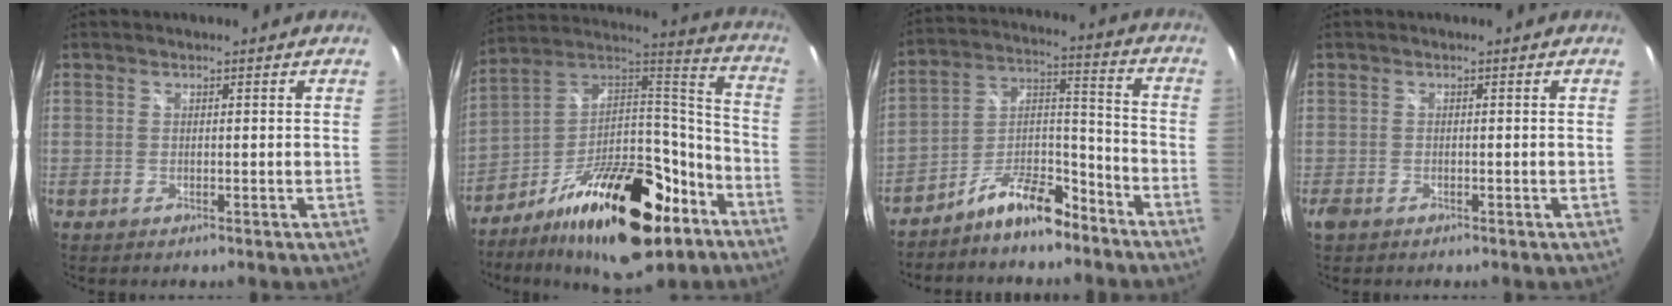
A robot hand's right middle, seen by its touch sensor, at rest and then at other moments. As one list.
[{"total": 27.7, "force": [-14.6, 12.5, 20.0], "torque": [-0.323, 0.020, -0.226]}, {"total": 10.5, "force": [-7.9, 3.7, 5.9], "torque": [-0.111, 0.041, -0.141]}, {"total": 2.1, "force": [-1.3, 1.3, 1.0], "torque": [-0.022, -0.006, -0.025]}]